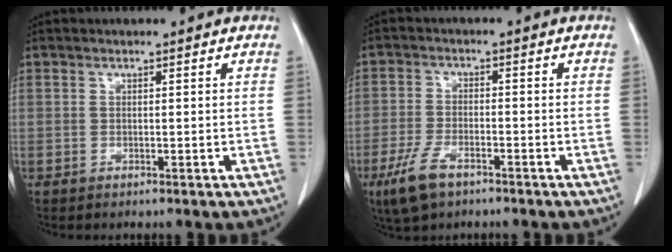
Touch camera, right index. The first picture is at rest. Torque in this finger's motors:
{"motor_torque": [-0.40, -0.10, -0.17, -0.04]}